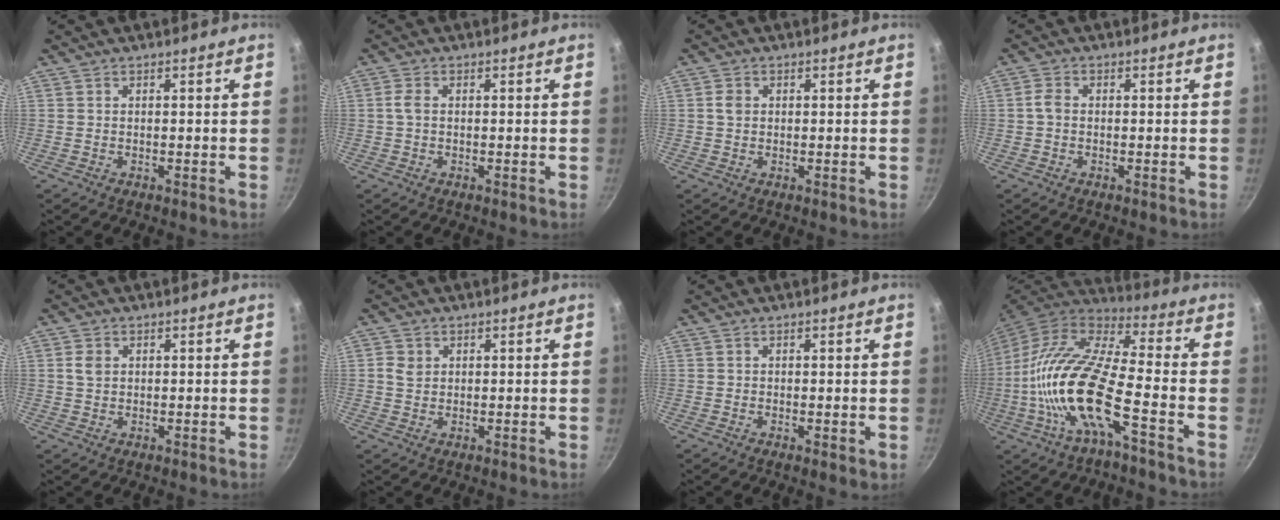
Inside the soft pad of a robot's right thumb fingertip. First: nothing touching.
{"total": 2.0, "force": [0.0, 1.2, 1.6], "torque": [-0.035, 0.002, -0.003]}
{"total": 2.0, "force": [0.3, 1.6, 1.1], "torque": [-0.019, 0.001, 0.004]}
{"total": 2.3, "force": [-0.2, 1.6, 1.6], "torque": [-0.030, 0.005, -0.010]}
{"total": 2.4, "force": [0.6, 1.8, 1.5], "torque": [-0.026, 0.001, 0.013]}
{"total": 2.5, "force": [0.6, 2.1, 1.2], "torque": [-0.016, -0.001, 0.013]}
{"total": 1.2, "force": [-0.2, 0.5, 1.0], "torque": [-0.015, -0.005, -0.004]}
{"total": 19.7, "force": [-6.2, 5.6, 17.9], "torque": [-0.385, 0.039, -0.116]}